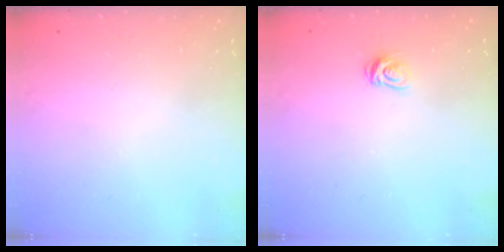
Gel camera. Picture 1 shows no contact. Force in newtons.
{"total": 4.6, "press": 4.6, "slide": 0.5}